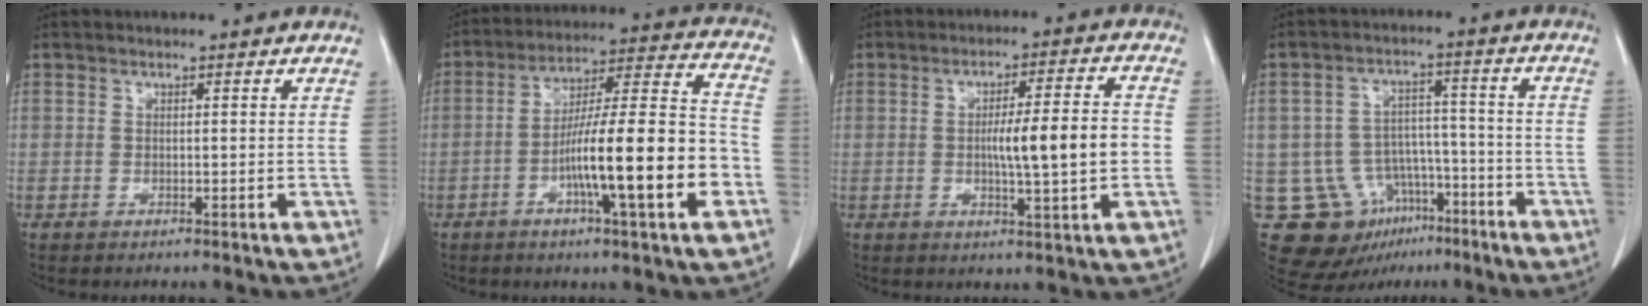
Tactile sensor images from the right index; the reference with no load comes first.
{"total": 17.7, "force": [-5.5, 1.0, 16.8], "torque": [-0.270, 0.007, -0.085]}
{"total": 9.6, "force": [-0.8, 0.6, 9.5], "torque": [-0.148, 0.008, -0.014]}
{"total": 12.6, "force": [-6.6, 9.8, 4.4], "torque": [-0.075, 0.046, -0.090]}